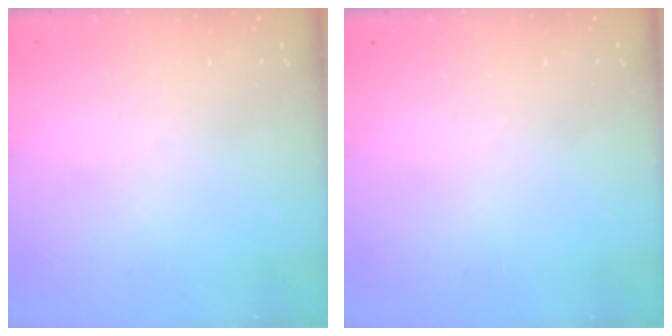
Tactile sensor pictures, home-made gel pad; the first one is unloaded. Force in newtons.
{"total": 0.0}